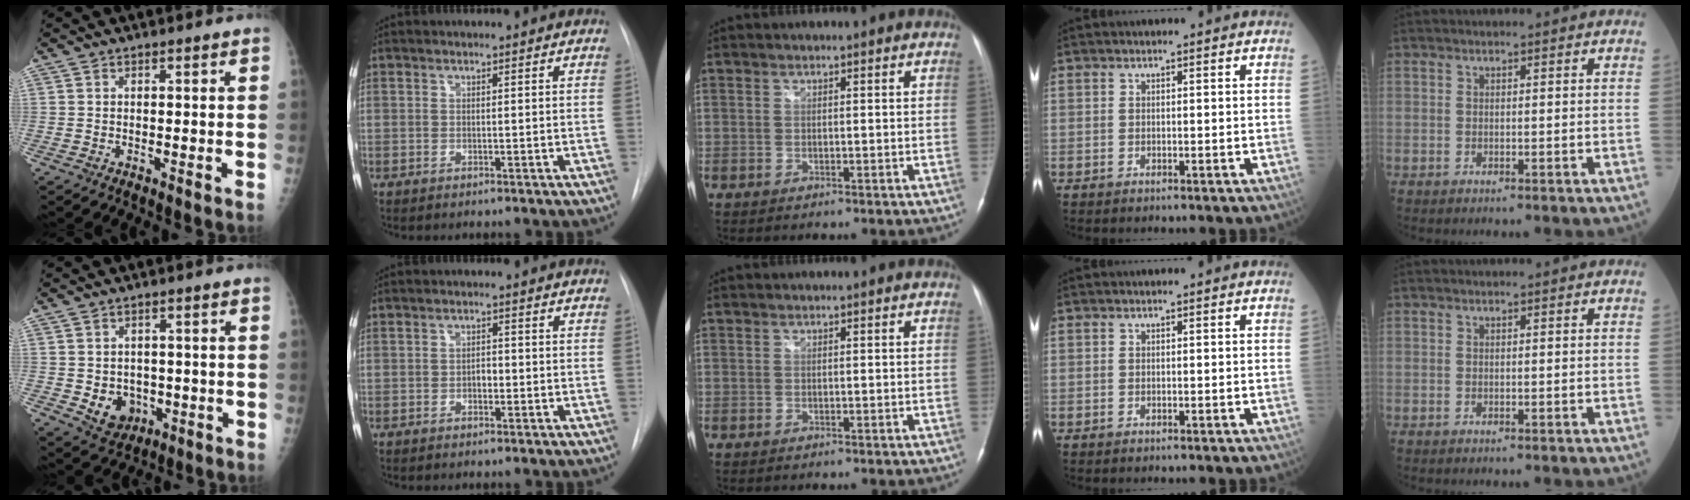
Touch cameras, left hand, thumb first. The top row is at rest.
{"thumb": {"total": 6.5, "force": [-1.4, 5.4, 3.3], "torque": [-0.024, 0.004, -0.006]}, "index": {"total": 1.8, "force": [-1.1, 0.9, 1.0], "torque": [-0.013, -0.002, -0.019]}}